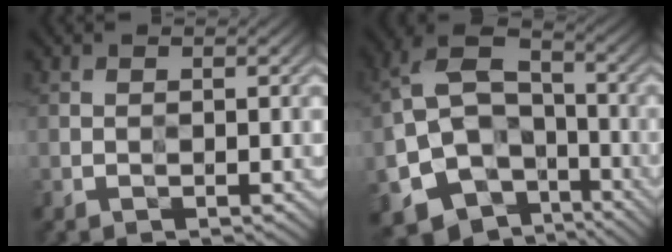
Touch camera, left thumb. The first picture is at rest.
{"total": 15.7, "force": [-6.9, 11.0, 8.9], "torque": [-0.202, -0.037, -0.090]}